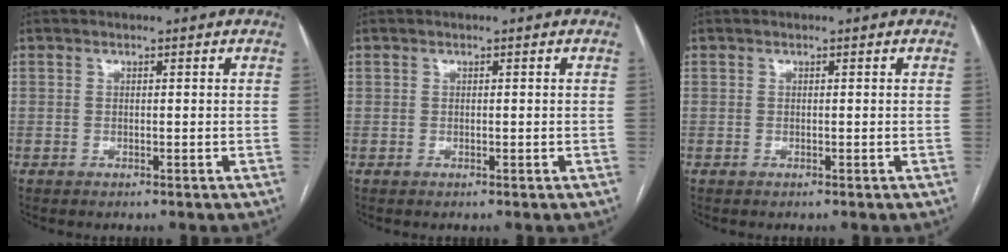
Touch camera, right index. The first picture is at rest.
{"total": 0.0}
{"total": 0.0}